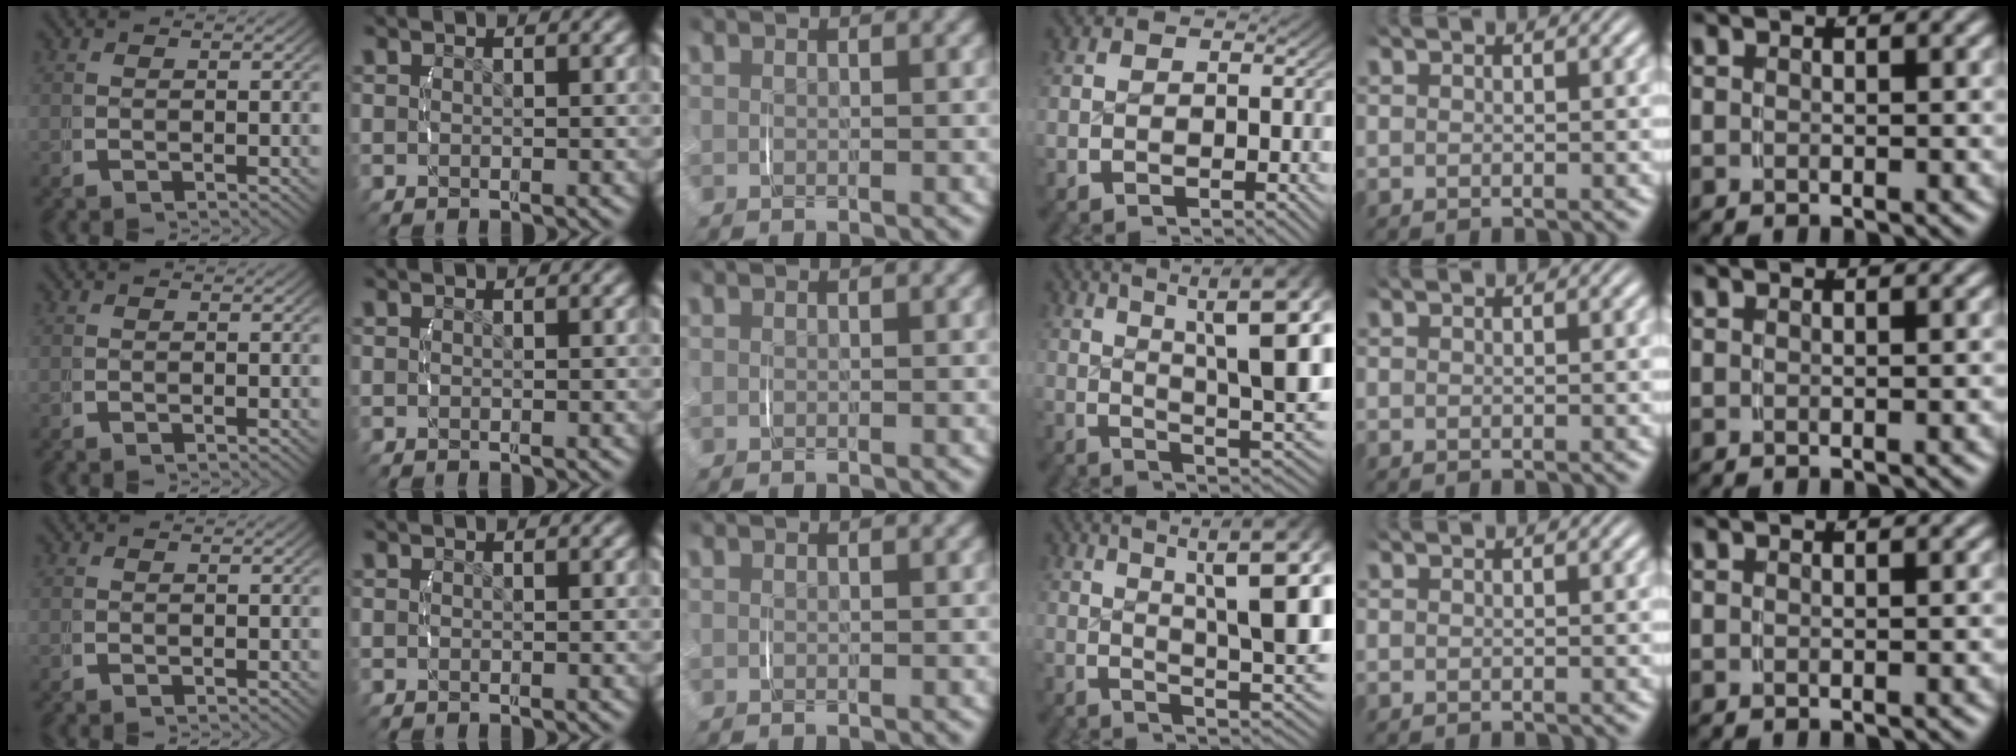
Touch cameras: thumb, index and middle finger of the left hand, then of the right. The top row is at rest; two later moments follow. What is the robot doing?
{"motion": "lift_and_place", "object": "string"}